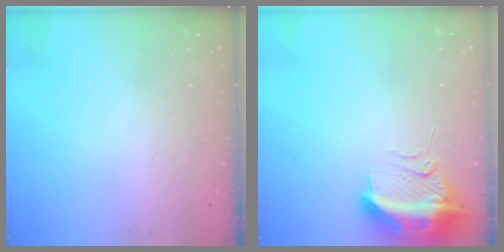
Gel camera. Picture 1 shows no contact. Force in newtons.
{"total": 12.1, "press": 12.1, "slide": 1.3}